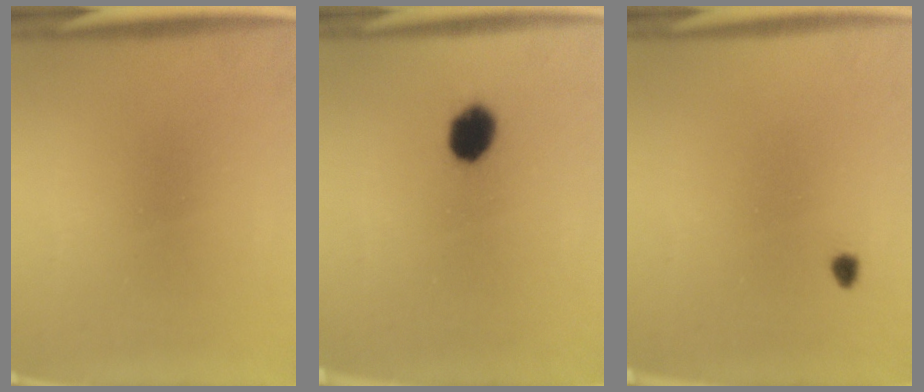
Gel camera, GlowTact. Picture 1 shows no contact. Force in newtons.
{"total": 6.6}
{"total": 1.0}